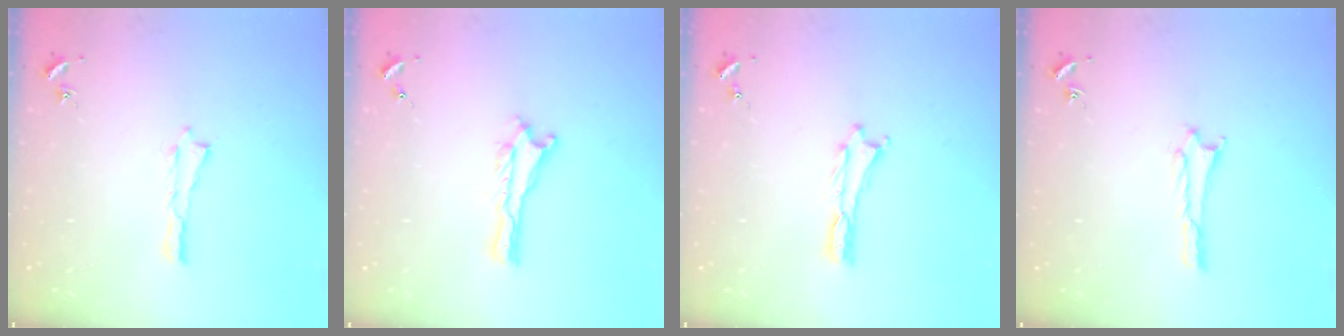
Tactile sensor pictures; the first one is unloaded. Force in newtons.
{"total": 0.0}
{"total": 0.0}
{"total": 0.9, "press": 0.8, "slide": 0.1}